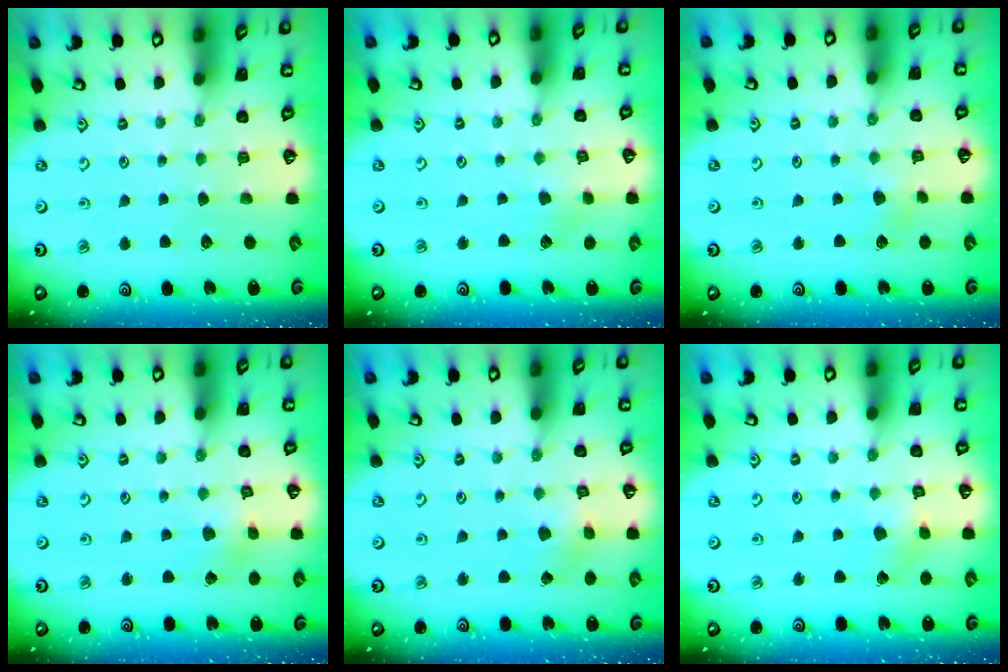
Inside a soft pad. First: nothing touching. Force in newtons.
{"total": 1.6, "press": 1.6, "slide": 0.2}
{"total": 1.3, "press": 1.3, "slide": 0.2}
{"total": 2.4, "press": 2.4, "slide": 0.2}
{"total": 3.0, "press": 3.0, "slide": 0.4}
{"total": 4.5, "press": 4.5, "slide": 0.4}